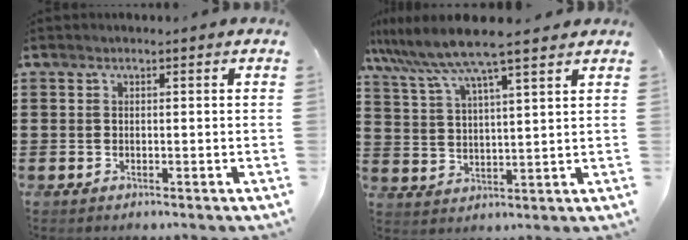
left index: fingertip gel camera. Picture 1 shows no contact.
{"total": 8.0, "force": [6.7, -0.1, 4.4], "torque": [-0.109, -0.030, 0.115]}